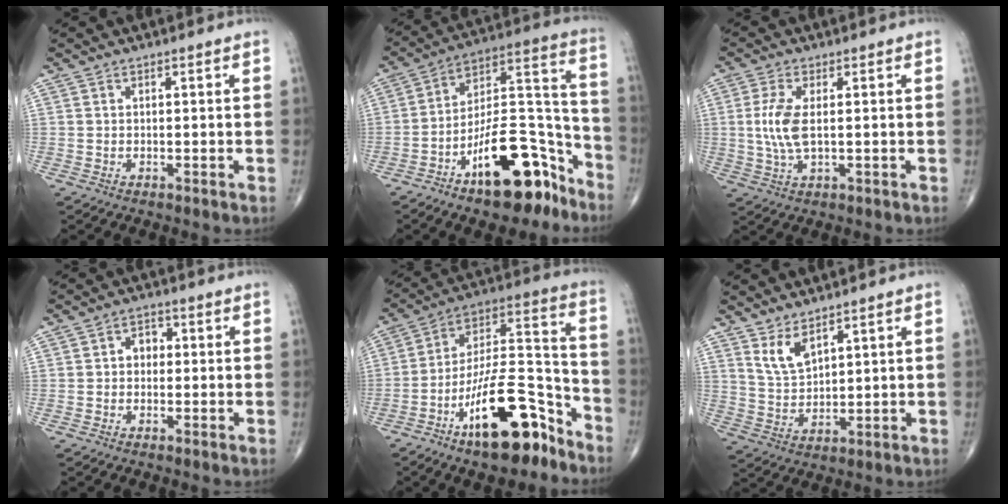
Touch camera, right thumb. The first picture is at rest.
{"total": 20.9, "force": [-12.5, 8.7, 14.3], "torque": [-0.192, 0.107, -0.202]}
{"total": 6.7, "force": [0.5, 2.7, 6.1], "torque": [-0.146, -0.004, 0.011]}
{"total": 3.2, "force": [0.0, 2.5, 1.9], "torque": [-0.013, 0.014, -0.006]}
{"total": 21.0, "force": [-12.4, 7.8, 15.0], "torque": [-0.238, 0.095, -0.211]}
{"total": 5.7, "force": [3.8, 2.4, 3.4], "torque": [-0.058, -0.032, 0.083]}